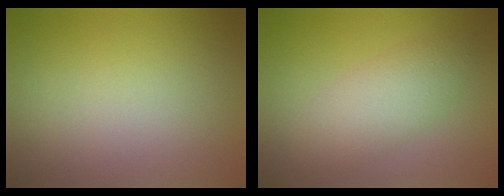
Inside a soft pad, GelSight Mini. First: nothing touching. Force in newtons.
{"total": 3.4, "press": 3.4, "slide": 0.2}